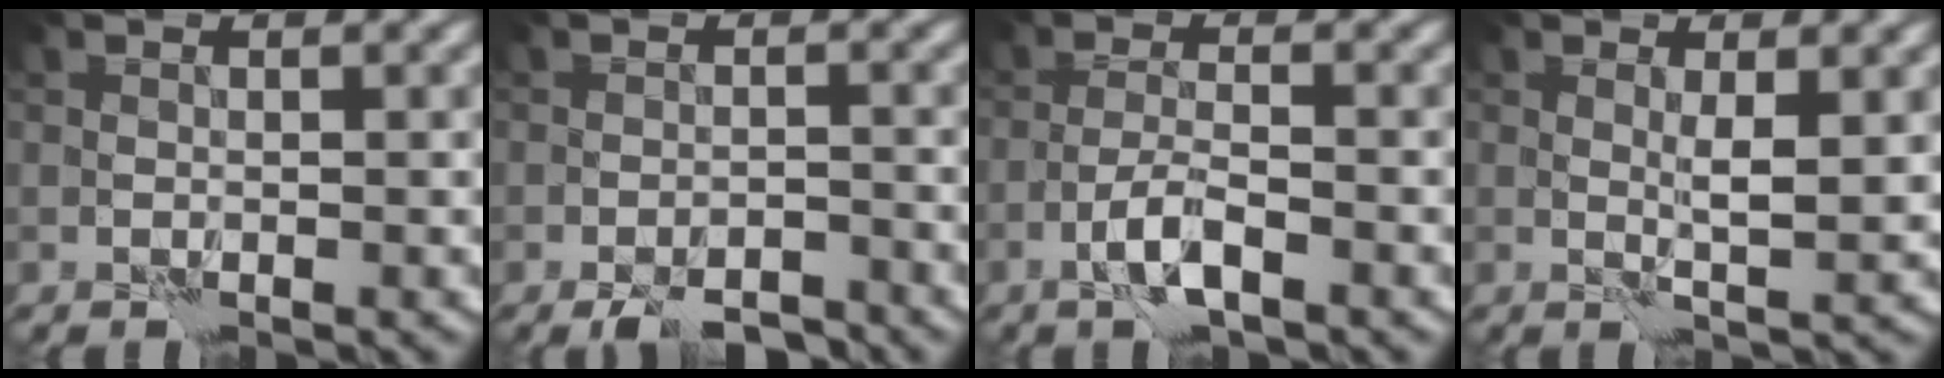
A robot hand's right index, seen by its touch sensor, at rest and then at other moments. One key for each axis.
{"total": 4.0, "fx": -3.4, "fy": 1.0, "fz": 1.9, "tx": -0.024, "ty": -0.005, "tz": -0.055}
{"total": 2.5, "fx": -1.4, "fy": 0.3, "fz": 2.1, "tx": -0.044, "ty": 0.005, "tz": -0.033}
{"total": 1.9, "fx": 0.8, "fy": 0.0, "fz": 1.7, "tx": -0.027, "ty": -0.007, "tz": 0.016}